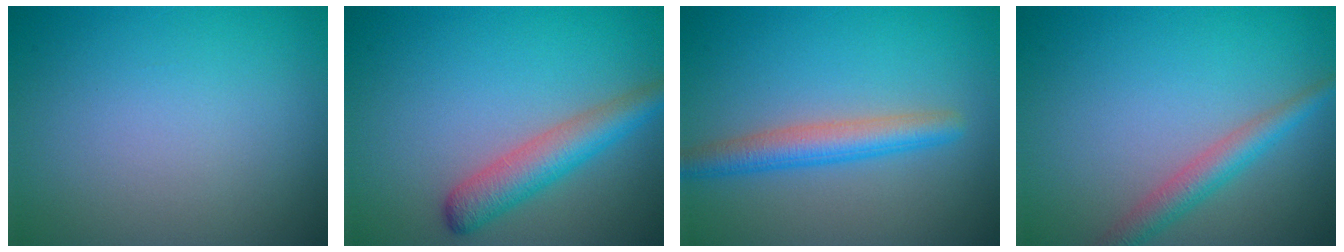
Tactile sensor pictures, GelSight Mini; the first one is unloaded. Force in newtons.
{"total": 4.0, "press": 4.0, "slide": 0.1}
{"total": 3.7, "press": 3.7, "slide": 0.0}
{"total": 2.9, "press": 2.9, "slide": 0.1}